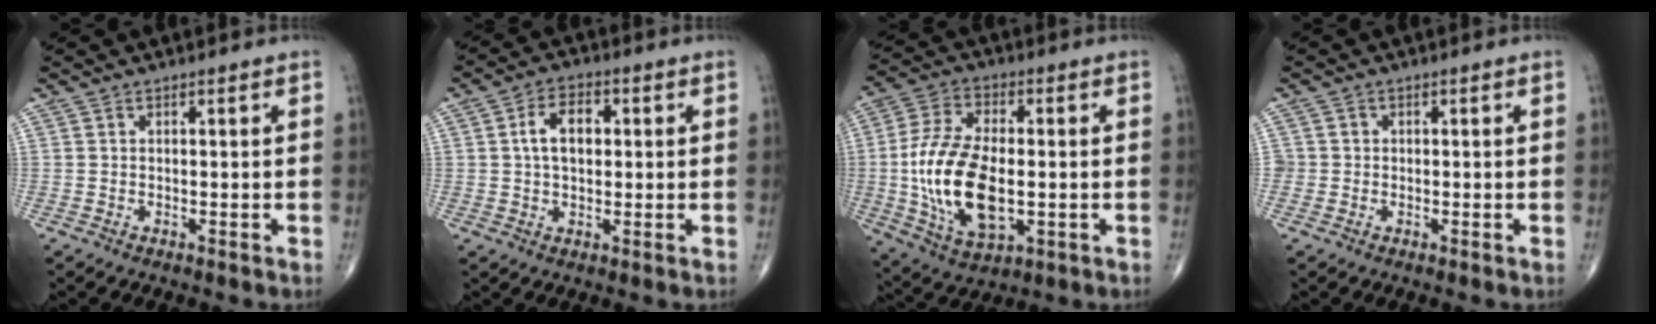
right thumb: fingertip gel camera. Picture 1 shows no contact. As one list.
[{"total": 7.1, "force": [1.1, 4.4, 5.4], "torque": [-0.081, 0.012, 0.013]}, {"total": 18.3, "force": [-1.8, 9.6, 15.5], "torque": [-0.305, 0.000, -0.024]}, {"total": 1.8, "force": [-0.1, 1.8, 0.0], "torque": [0.013, 0.007, -0.005]}]